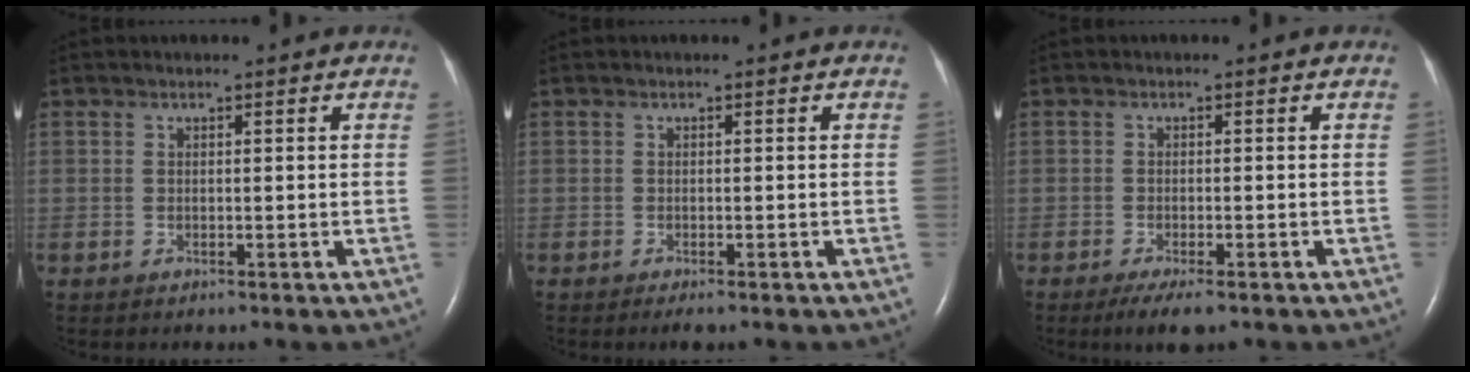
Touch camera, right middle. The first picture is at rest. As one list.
[{"total": 1.0, "force": [-0.8, 0.1, 0.7], "torque": [-0.014, -0.004, -0.011]}, {"total": 3.9, "force": [-2.6, 0.8, 2.8], "torque": [-0.049, -0.009, -0.040]}]